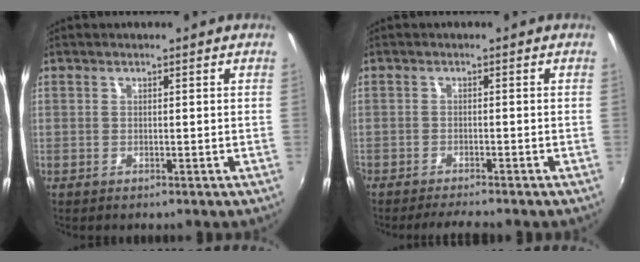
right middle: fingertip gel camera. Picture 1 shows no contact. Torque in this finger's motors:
{"motor_torque": [0.47, -0.43, 0.17, 0.08]}